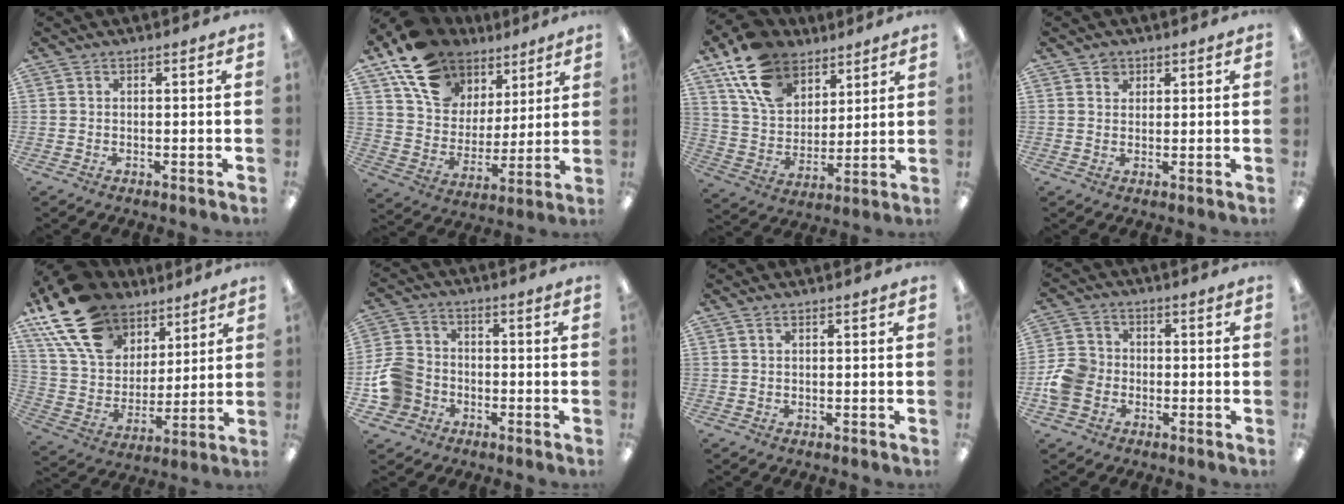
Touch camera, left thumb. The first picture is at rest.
{"total": 17.3, "force": [11.2, 11.3, 6.8], "torque": [-0.128, -0.059, 0.210]}
{"total": 17.0, "force": [10.8, 10.8, 7.4], "torque": [-0.144, -0.046, 0.206]}
{"total": 2.7, "force": [1.6, 2.0, 0.6], "torque": [0.001, -0.006, 0.027]}
{"total": 21.4, "force": [13.5, 13.4, 9.9], "torque": [-0.198, -0.057, 0.256]}
{"total": 10.3, "force": [-3.5, 8.6, 4.6], "torque": [-0.117, 0.037, -0.064]}
{"total": 1.0, "force": [0.6, 0.5, 0.7], "torque": [-0.015, 0.004, 0.010]}
{"total": 7.9, "force": [-1.9, 6.7, 3.7], "torque": [-0.076, 0.021, -0.033]}